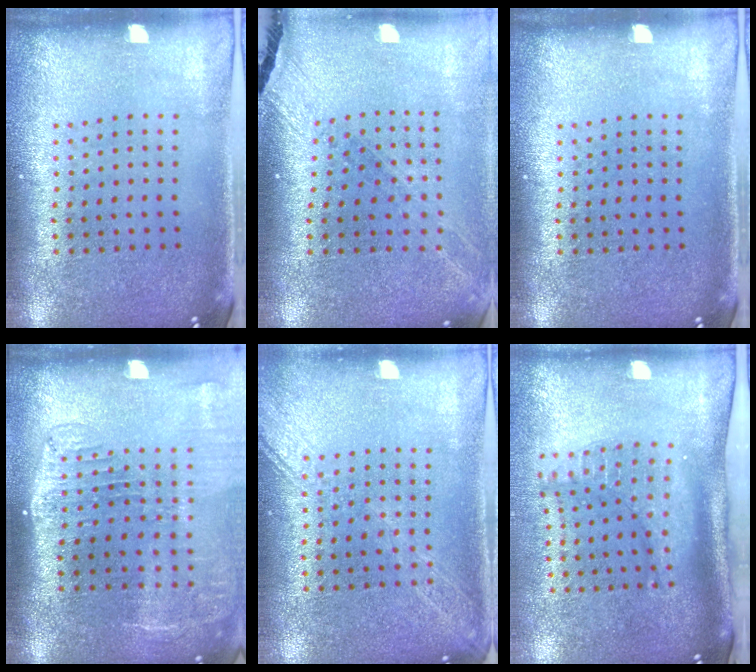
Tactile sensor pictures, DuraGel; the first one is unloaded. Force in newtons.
{"total": 1.4, "press": 1.4, "slide": 0.1}
{"total": 0.0}
{"total": 2.1, "press": 1.7, "slide": 1.2}
{"total": 1.6, "press": 1.6, "slide": 0.4}
{"total": 2.2, "press": 1.6, "slide": 1.5}